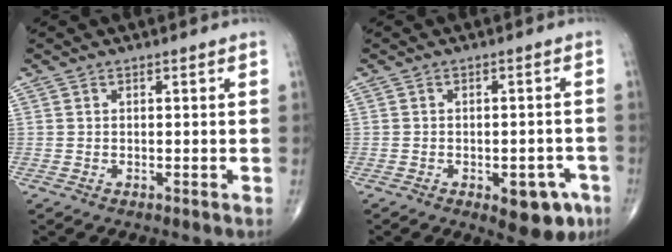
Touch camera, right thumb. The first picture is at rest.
{"total": 8.1, "force": [-3.9, 4.0, 5.9], "torque": [-0.047, 0.020, -0.040]}